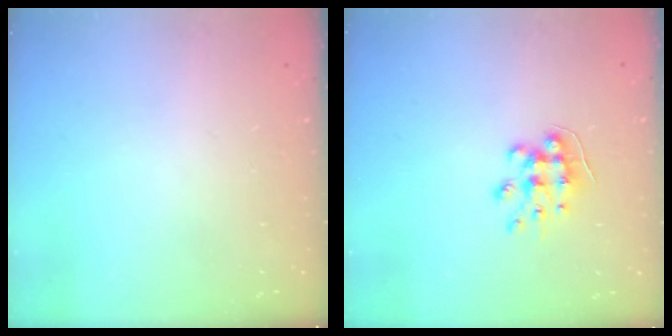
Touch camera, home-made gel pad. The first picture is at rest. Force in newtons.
{"total": 8.2, "press": 8.2, "slide": 0.7}